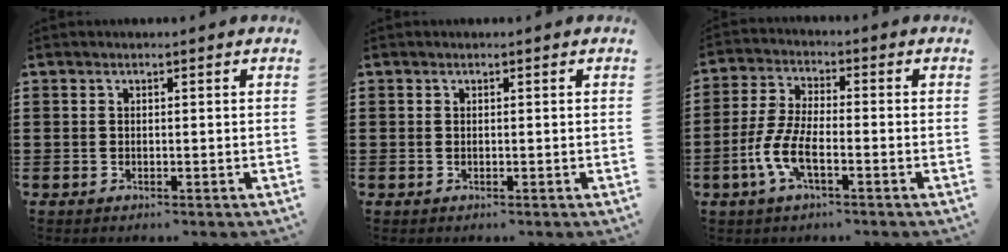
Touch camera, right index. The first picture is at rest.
{"total": 0.0}
{"total": 6.7, "force": [-2.9, 2.1, 5.7], "torque": [-0.143, -0.016, -0.062]}